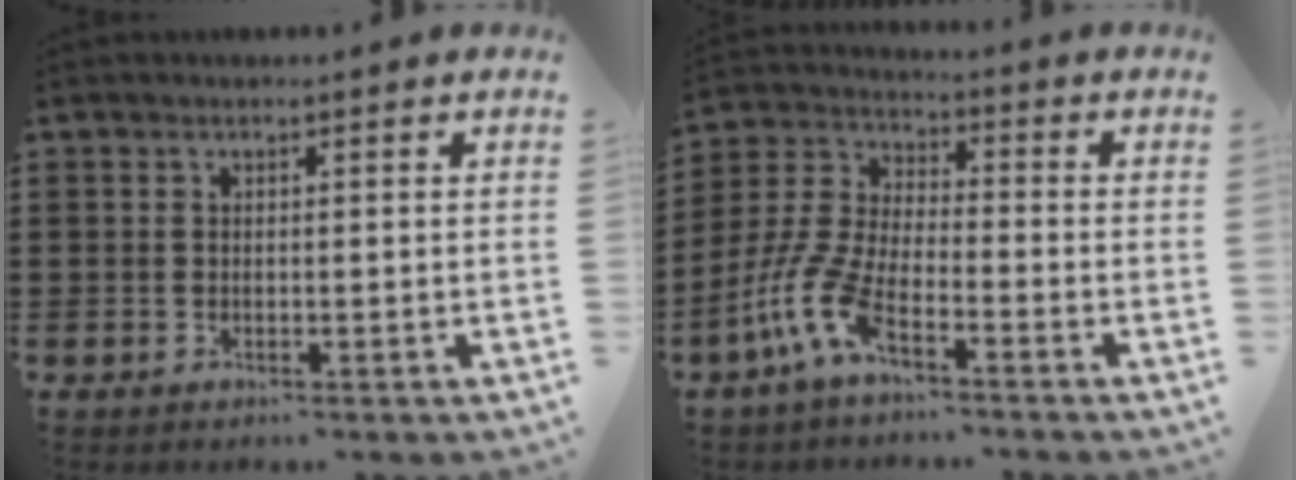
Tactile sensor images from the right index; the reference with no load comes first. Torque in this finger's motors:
{"motor_torque": [2.14, 0.00, 0.09, -0.01]}